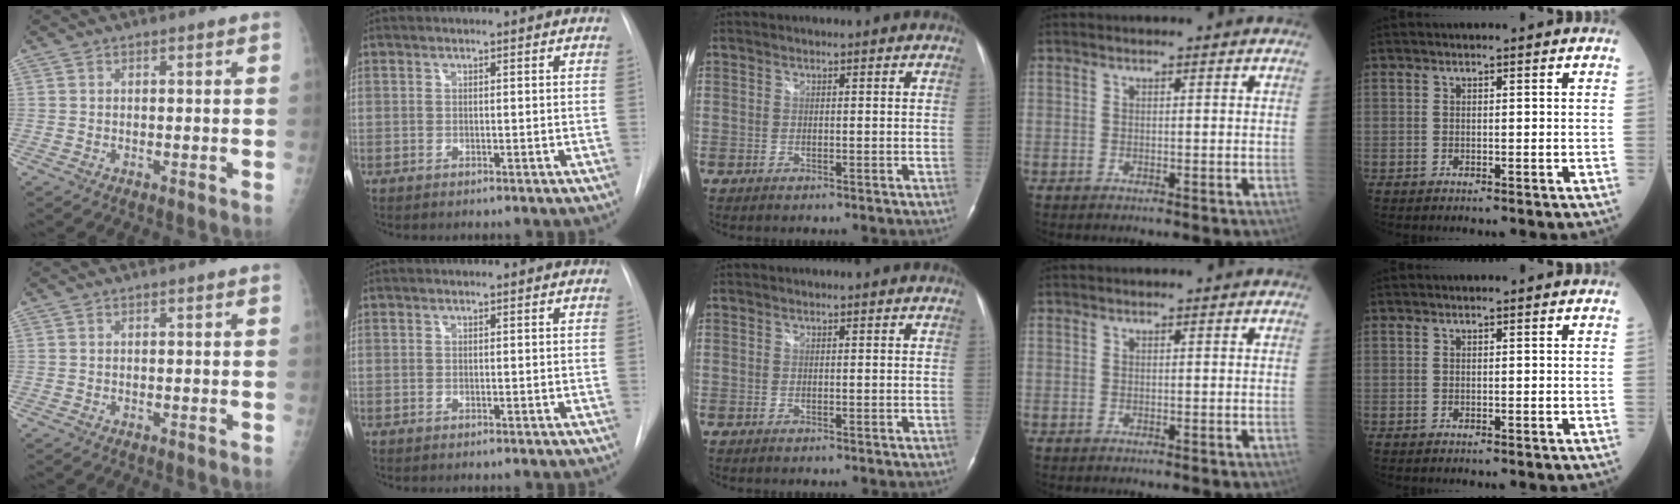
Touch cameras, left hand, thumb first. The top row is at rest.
{}